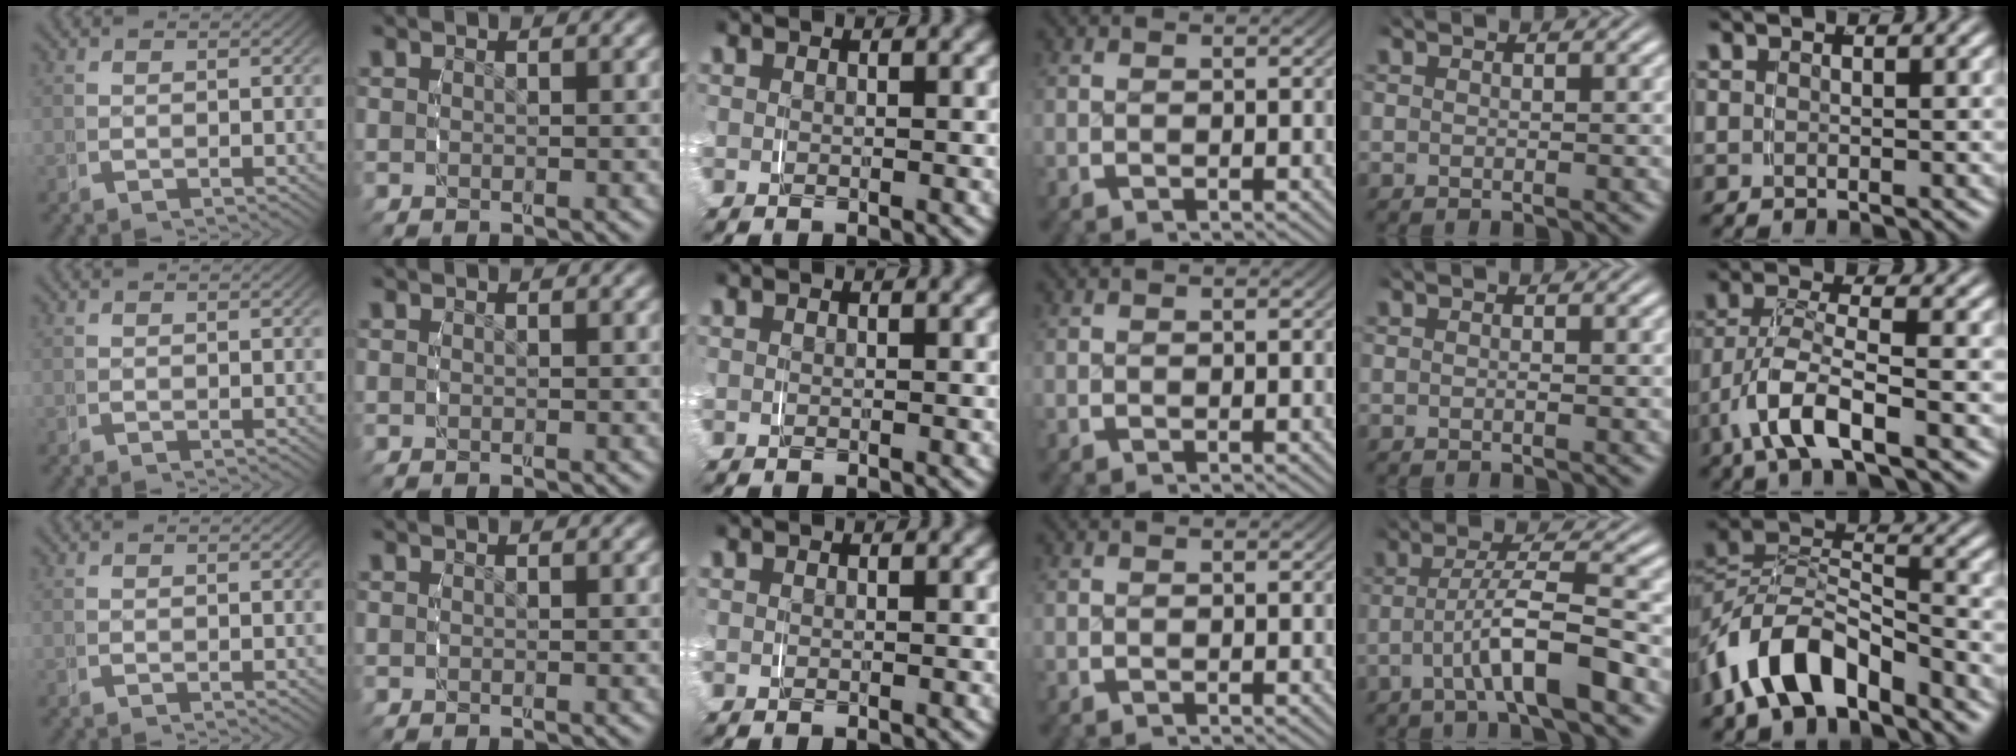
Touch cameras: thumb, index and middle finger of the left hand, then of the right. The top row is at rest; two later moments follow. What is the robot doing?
{"motion": "grasp_and_lifting", "object": "string"}